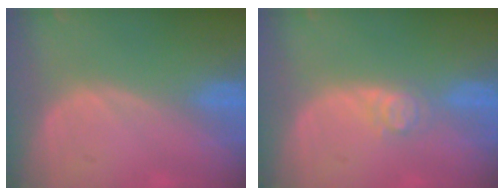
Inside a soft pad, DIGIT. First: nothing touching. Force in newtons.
{"total": 2.6, "press": 2.6, "slide": 0.3}